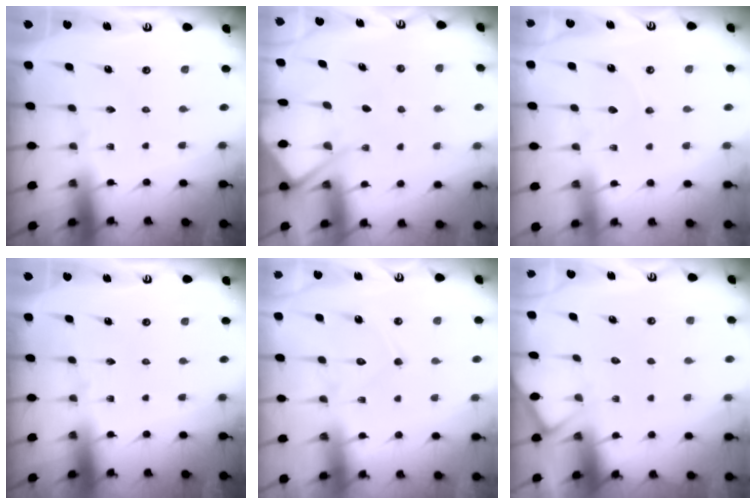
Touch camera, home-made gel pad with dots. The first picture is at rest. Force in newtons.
{"total": 6.9, "press": 6.9, "slide": 0.5}
{"total": 4.4, "press": 4.4, "slide": 0.4}
{"total": 0.0}
{"total": 9.4, "press": 9.4, "slide": 0.7}
{"total": 5.3, "press": 5.3, "slide": 0.3}